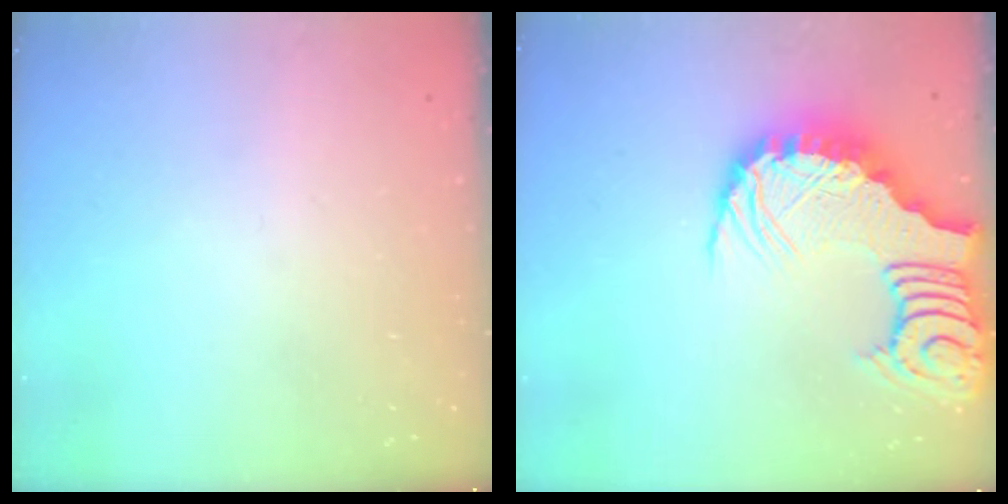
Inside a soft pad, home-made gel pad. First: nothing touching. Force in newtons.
{"total": 7.5, "press": 7.5, "slide": 1.0}